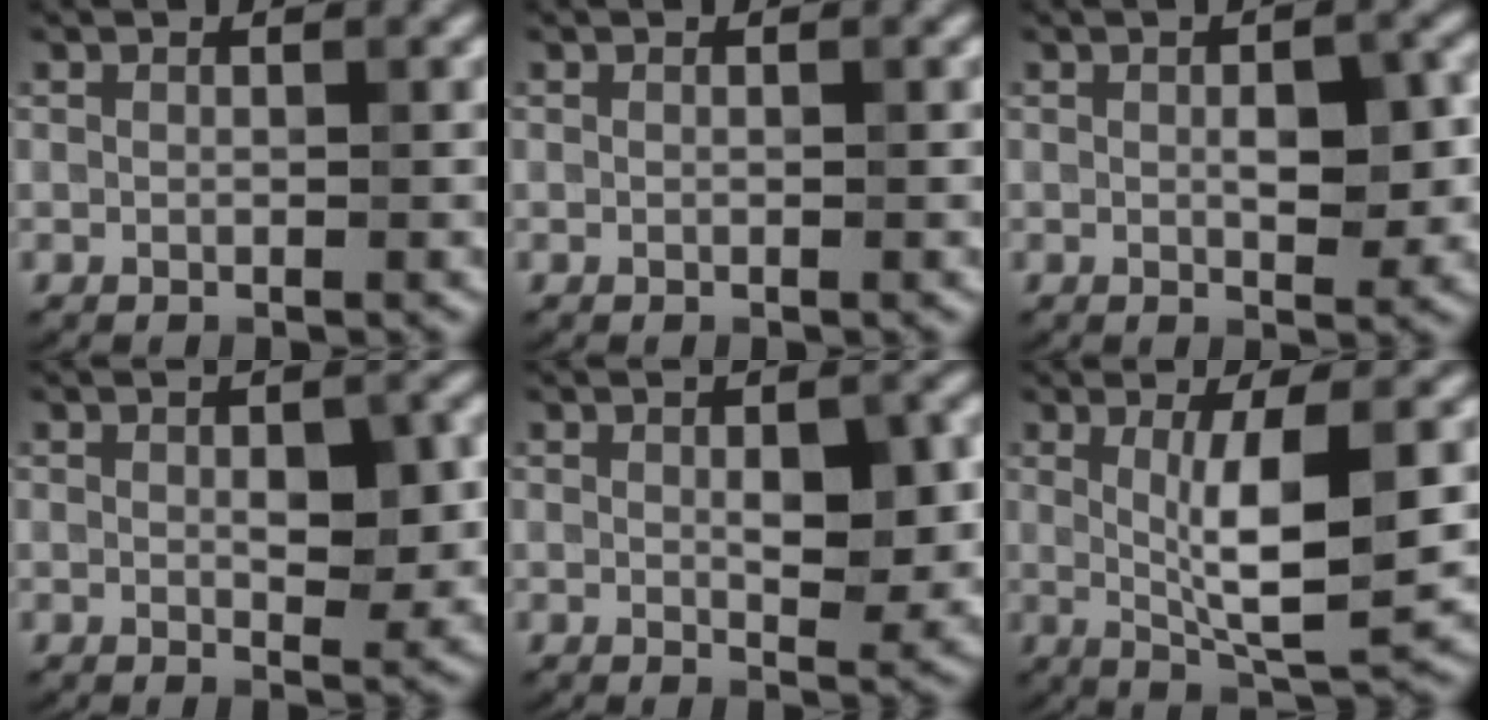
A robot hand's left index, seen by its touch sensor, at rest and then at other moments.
{"total": 0.0}
{"total": 4.0, "force": [0.1, 1.7, 3.6], "torque": [-0.056, -0.001, 0.005]}
{"total": 4.0, "force": [0.3, 1.8, 3.6], "torque": [-0.051, -0.002, 0.007]}
{"total": 4.4, "force": [0.4, 1.8, 4.0], "torque": [-0.059, -0.002, 0.010]}
{"total": 6.7, "force": [0.6, 1.3, 6.5], "torque": [-0.108, -0.011, 0.016]}